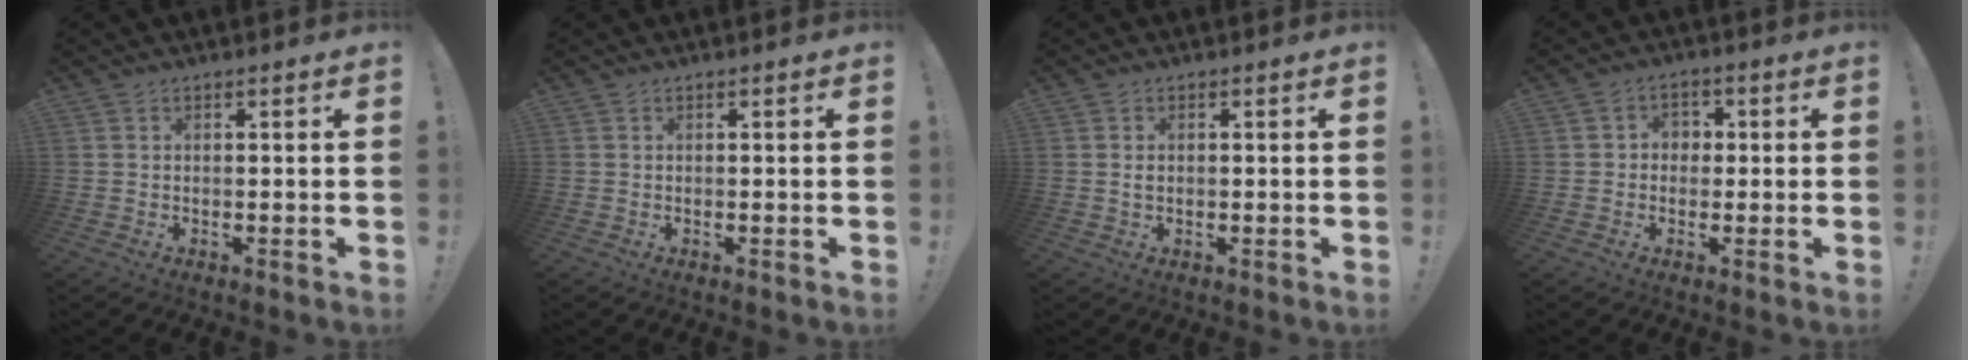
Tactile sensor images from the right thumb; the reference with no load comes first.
{"total": 0.0}
{"total": 1.1, "force": [0.3, 0.8, 0.7], "torque": [-0.007, 0.001, 0.002]}
{"total": 3.4, "force": [-0.4, 3.2, 1.3], "torque": [-0.012, 0.002, -0.011]}